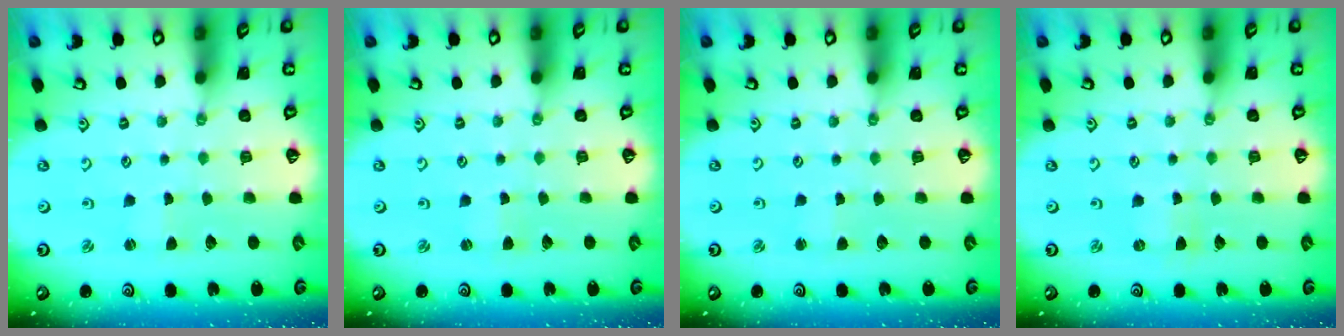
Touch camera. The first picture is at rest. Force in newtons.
{"total": 1.4, "press": 1.4, "slide": 0.3}
{"total": 1.5, "press": 1.5, "slide": 0.3}
{"total": 0.6, "press": 0.6, "slide": 0.1}